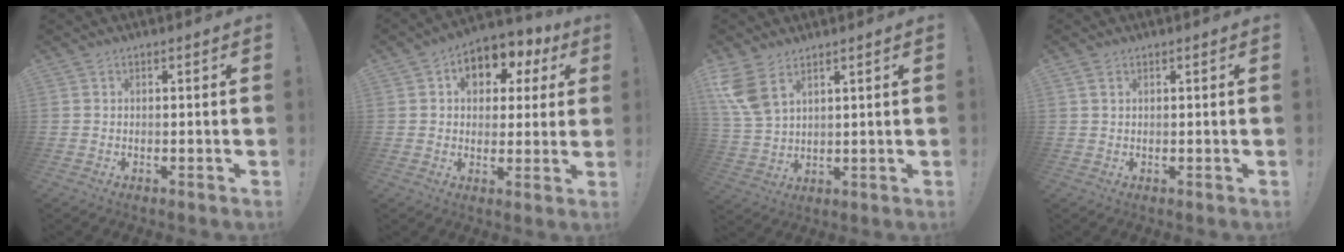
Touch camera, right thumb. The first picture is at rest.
{"total": 9.7, "force": [3.1, 7.1, 5.8], "torque": [-0.071, -0.010, 0.056]}
{"total": 9.0, "force": [5.6, 4.7, 5.4], "torque": [-0.112, -0.025, 0.109]}
{"total": 1.3, "force": [0.7, 0.8, 0.8], "torque": [-0.011, -0.002, 0.012]}